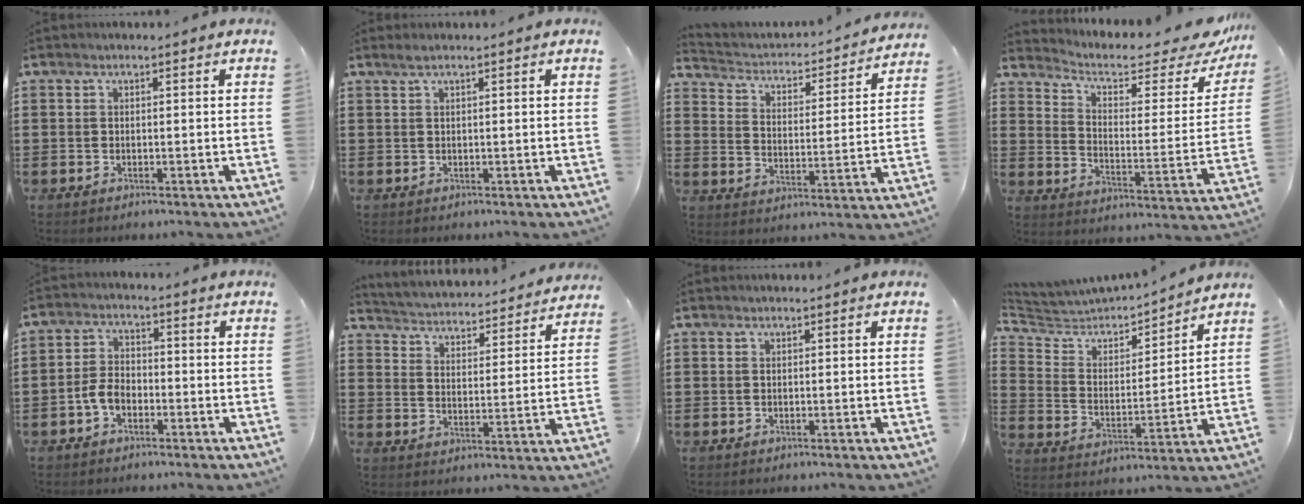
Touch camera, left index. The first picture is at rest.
{"total": 0.9, "force": [0.4, -0.1, 0.8], "torque": [-0.014, -0.001, 0.008]}
{"total": 1.9, "force": [1.7, 0.8, 0.3], "torque": [-0.024, -0.024, 0.016]}
{"total": 5.3, "force": [3.8, 1.9, 3.2], "torque": [-0.072, -0.024, 0.060]}
{"total": 4.0, "force": [-1.8, 2.3, 2.7], "torque": [-0.070, 0.000, -0.040]}
{"total": 3.4, "force": [3.3, -0.3, -0.3], "torque": [-0.018, -0.036, 0.048]}
{"total": 0.0}
{"total": 4.2, "force": [3.8, 1.6, 0.7], "torque": [-0.045, -0.033, 0.056]}